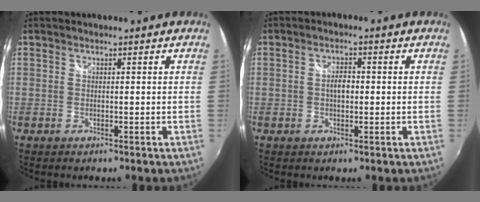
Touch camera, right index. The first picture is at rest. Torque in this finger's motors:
{"motor_torque": [0.00, 0.00, 0.03, 0.05]}